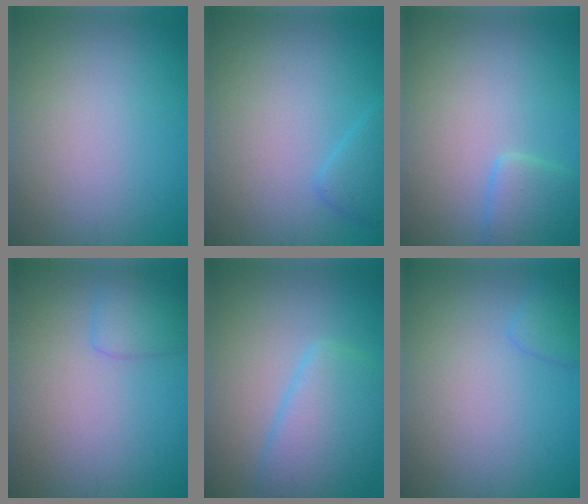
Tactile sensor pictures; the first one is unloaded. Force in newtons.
{"total": 1.6, "press": 1.6, "slide": 0.1}
{"total": 2.5, "press": 2.5, "slide": 0.2}
{"total": 2.0, "press": 1.9, "slide": 0.1}
{"total": 5.5, "press": 5.5, "slide": 0.3}
{"total": 1.5, "press": 1.4, "slide": 0.1}